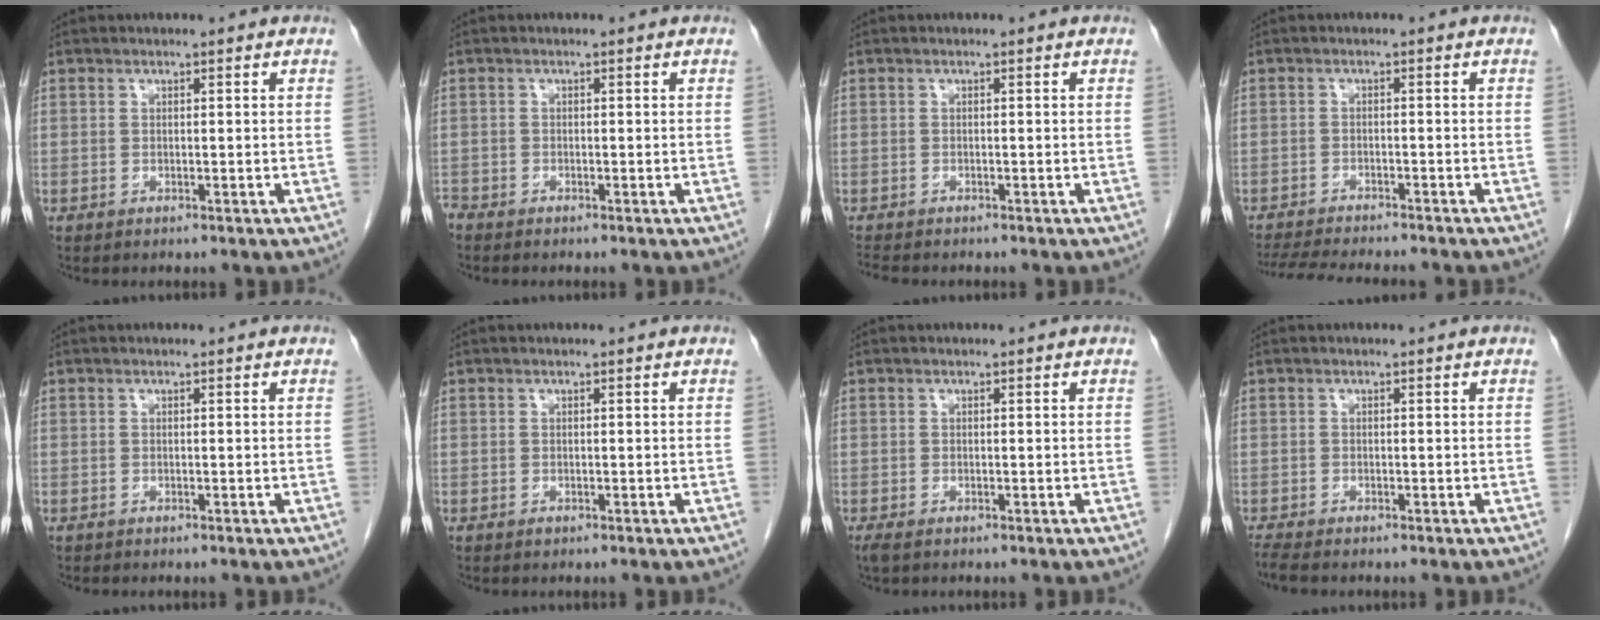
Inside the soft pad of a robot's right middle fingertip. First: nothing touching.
{"total": 1.1, "force": [-1.1, 0.1, 0.0], "torque": [-0.003, -0.004, -0.021]}
{"total": 2.3, "force": [-2.1, 0.4, 0.8], "torque": [-0.018, -0.008, -0.033]}
{"total": 11.3, "force": [-10.3, 1.3, 4.6], "torque": [-0.070, -0.014, -0.148]}
{"total": 0.0}
{"total": 0.0}
{"total": 1.6, "force": [-1.1, 0.6, 1.0], "torque": [-0.020, -0.006, -0.017]}
{"total": 1.9, "force": [-1.8, -0.2, 0.8], "torque": [-0.021, -0.009, -0.036]}